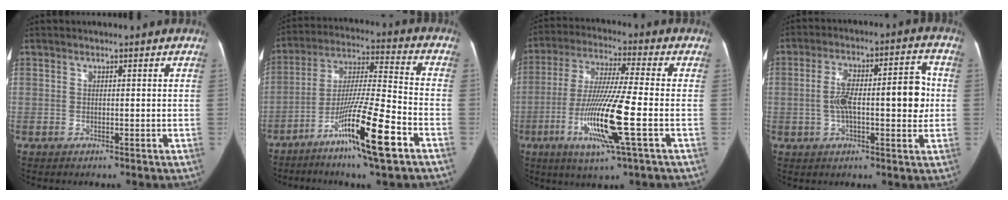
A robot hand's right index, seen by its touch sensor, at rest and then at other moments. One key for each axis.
{"total": 15.7, "fx": -8.0, "fy": 0.2, "fz": 13.5, "tx": -0.251, "ty": -0.019, "tz": -0.140}
{"total": 14.2, "fx": -4.1, "fy": -0.2, "fz": 13.6, "tx": -0.274, "ty": -0.019, "tz": -0.081}
{"total": 12.3, "fx": 0.0, "fy": 3.5, "fz": 11.8, "tx": -0.189, "ty": 0.033, "tz": 0.002}